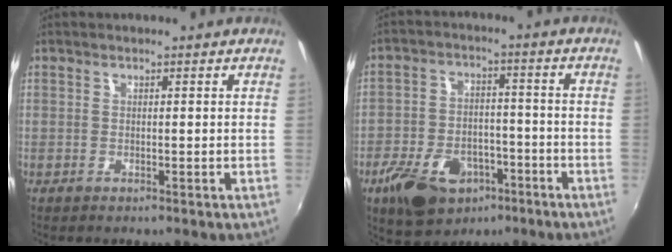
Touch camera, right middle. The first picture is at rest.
{"total": 14.8, "force": [-8.4, 9.0, 8.3], "torque": [-0.184, -0.003, -0.130]}